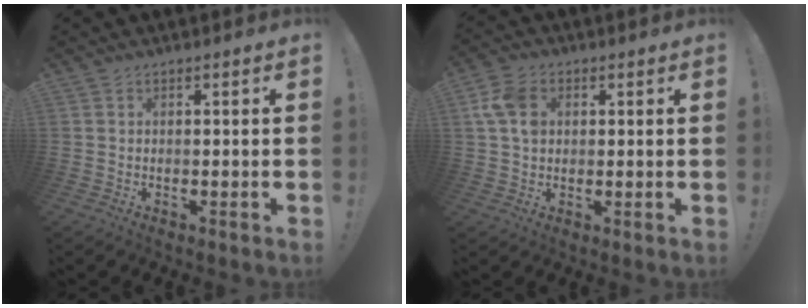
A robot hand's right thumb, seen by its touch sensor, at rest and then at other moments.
{"total": 8.5, "force": [1.9, 6.2, 5.5], "torque": [-0.110, 0.010, 0.040]}